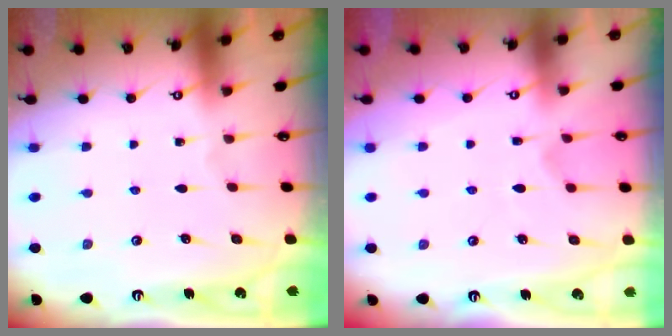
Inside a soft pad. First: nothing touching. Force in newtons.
{"total": 2.1, "press": 1.8, "slide": 1.2}